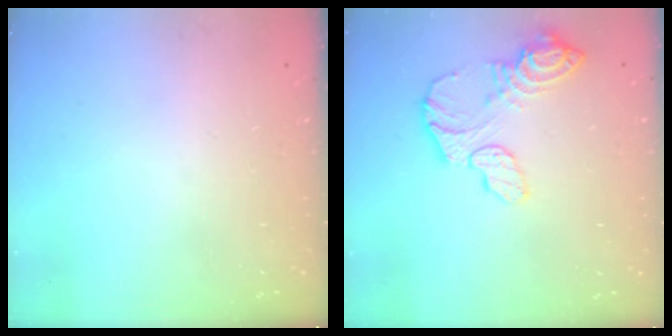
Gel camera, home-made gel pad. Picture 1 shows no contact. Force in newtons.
{"total": 12.9, "press": 12.9, "slide": 1.1}